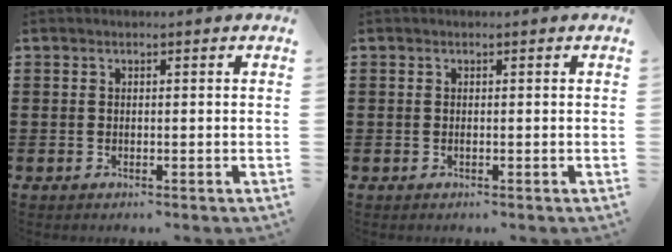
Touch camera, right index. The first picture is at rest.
{"total": 0.0}